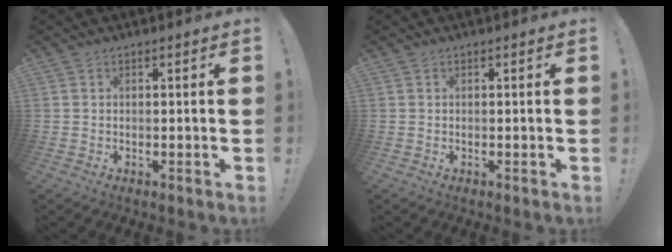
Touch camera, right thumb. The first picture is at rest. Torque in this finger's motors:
{"motor_torque": [0.00, 0.00, -0.01, 0.01, 0.02]}